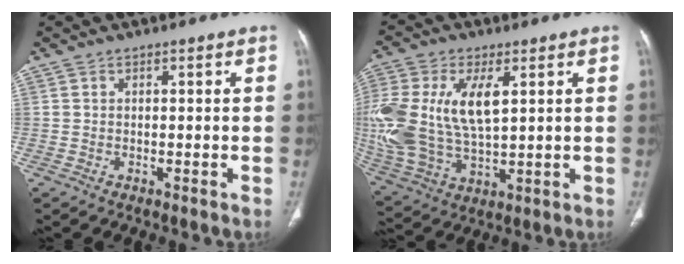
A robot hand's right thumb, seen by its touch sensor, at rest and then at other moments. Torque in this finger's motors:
{"motor_torque": [1.40, 3.61, 1.71, 0.60, 0.26]}